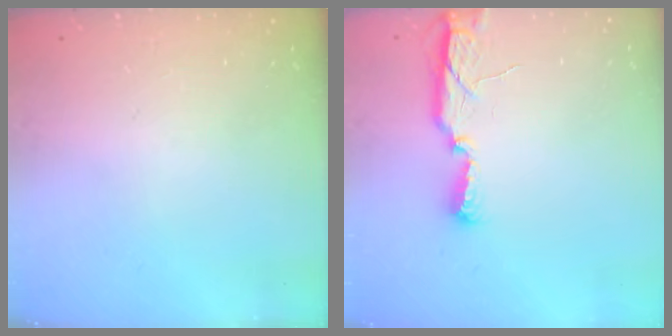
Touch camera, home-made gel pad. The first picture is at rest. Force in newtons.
{"total": 9.5, "press": 8.0, "slide": 5.2}